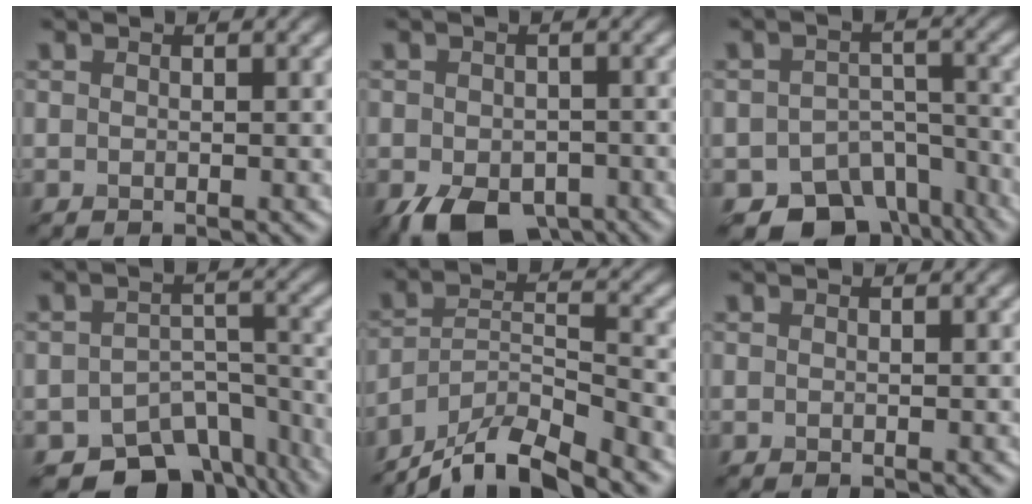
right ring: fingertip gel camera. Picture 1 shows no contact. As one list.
[{"total": 6.8, "force": [-3.8, 4.1, 3.8], "torque": [-0.071, -0.020, -0.054]}, {"total": 8.7, "force": [-6.4, 5.3, 2.7], "torque": [-0.016, -0.008, -0.085]}, {"total": 9.0, "force": [-6.9, 4.8, 3.2], "torque": [-0.033, -0.007, -0.093]}, {"total": 8.3, "force": [-7.2, 1.8, 3.7], "torque": [-0.065, 0.002, -0.129]}, {"total": 0.0}]